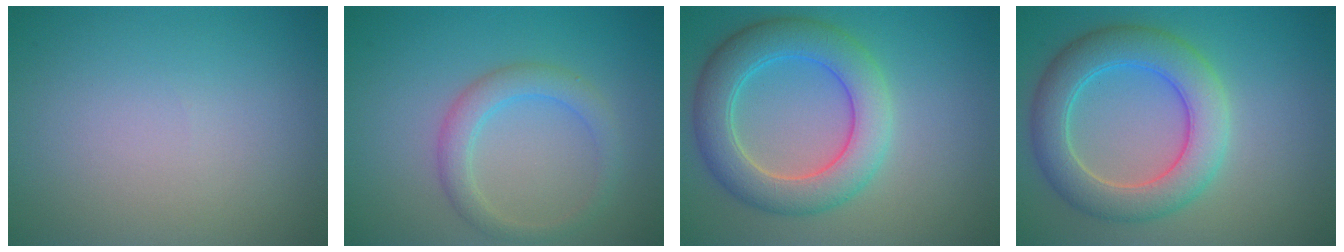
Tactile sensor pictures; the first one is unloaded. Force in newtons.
{"total": 2.8, "press": 2.8, "slide": 0.1}
{"total": 6.4, "press": 6.4, "slide": 0.1}
{"total": 6.2, "press": 6.2, "slide": 0.4}